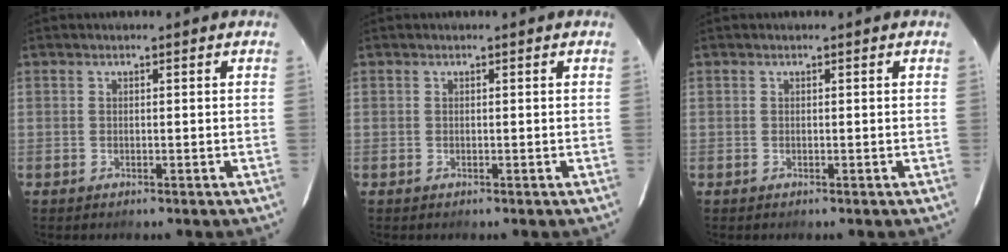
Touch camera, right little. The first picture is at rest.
{"total": 0.0}
{"total": 0.0}